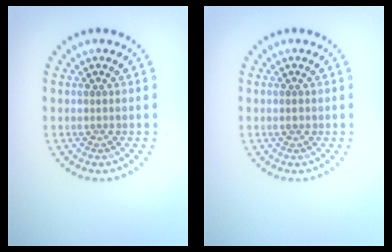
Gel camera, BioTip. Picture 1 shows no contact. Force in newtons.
{"total": 0.7, "press": 0.7, "slide": 0.2}